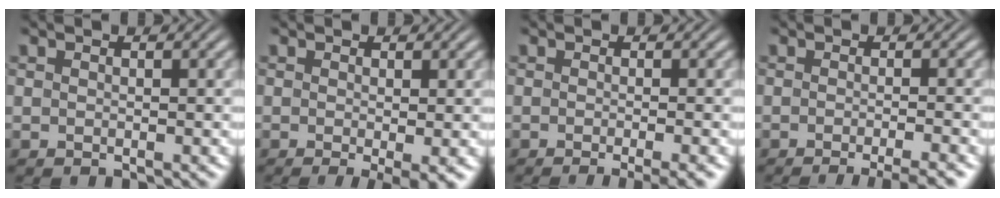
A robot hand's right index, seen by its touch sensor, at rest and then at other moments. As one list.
[{"total": 2.7, "force": [-1.3, 0.5, 2.3], "torque": [-0.030, -0.015, -0.012]}, {"total": 3.1, "force": [-2.4, 0.4, 1.9], "torque": [-0.021, -0.004, -0.035]}, {"total": 4.1, "force": [-3.3, 0.6, 2.2], "torque": [-0.024, -0.006, -0.051]}]